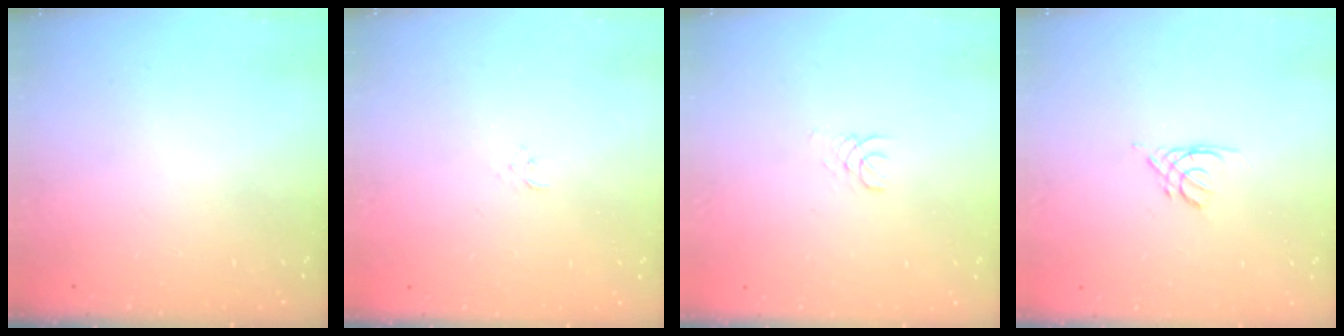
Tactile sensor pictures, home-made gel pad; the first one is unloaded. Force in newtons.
{"total": 2.4, "press": 2.4, "slide": 0.3}
{"total": 1.0, "press": 1.0, "slide": 0.1}
{"total": 2.1, "press": 2.0, "slide": 0.4}